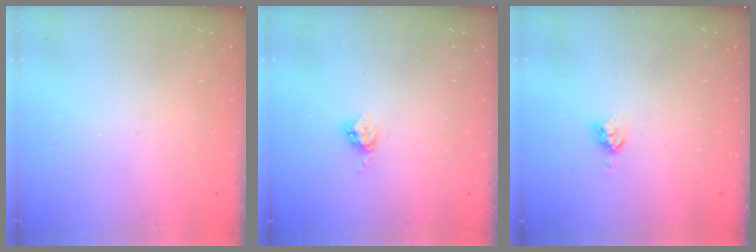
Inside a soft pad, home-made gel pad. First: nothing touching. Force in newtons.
{"total": 4.0, "press": 4.0, "slide": 0.0}
{"total": 4.3, "press": 4.3, "slide": 0.0}